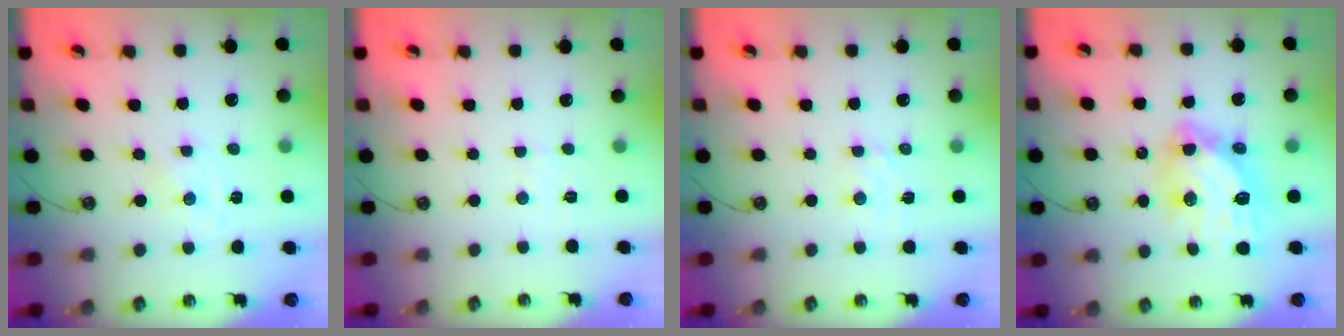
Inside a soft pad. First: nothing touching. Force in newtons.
{"total": 2.4, "press": 2.4, "slide": 0.4}
{"total": 2.0, "press": 2.0, "slide": 0.3}
{"total": 14.8, "press": 14.8, "slide": 1.5}